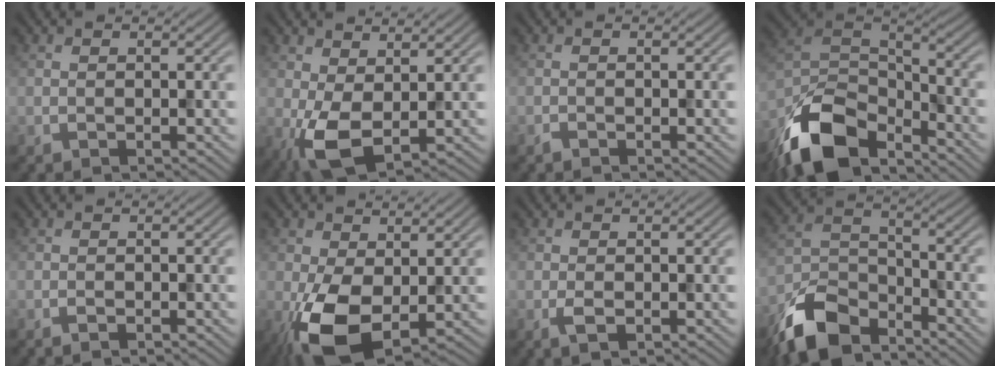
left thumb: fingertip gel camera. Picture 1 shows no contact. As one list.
[{"total": 6.4, "force": [0.4, 3.3, 5.4], "torque": [-0.127, -0.004, 0.006]}, {"total": 0.5, "force": [-0.5, 0.1, 0.2], "torque": [-0.003, 0.001, -0.011]}, {"total": 14.1, "force": [-9.8, 6.4, 7.9], "torque": [-0.176, -0.014, -0.198]}, {"total": 0.6, "force": [-0.4, 0.2, 0.4], "torque": [-0.007, -0.001, -0.006]}, {"total": 8.7, "force": [-1.5, 4.9, 7.1], "torque": [-0.163, -0.012, -0.033]}, {"total": 1.6, "force": [-0.4, 0.7, 1.4], "torque": [-0.033, -0.003, -0.009]}, {"total": 10.7, "force": [-8.2, 4.5, 5.2], "torque": [-0.111, -0.008, -0.177]}]